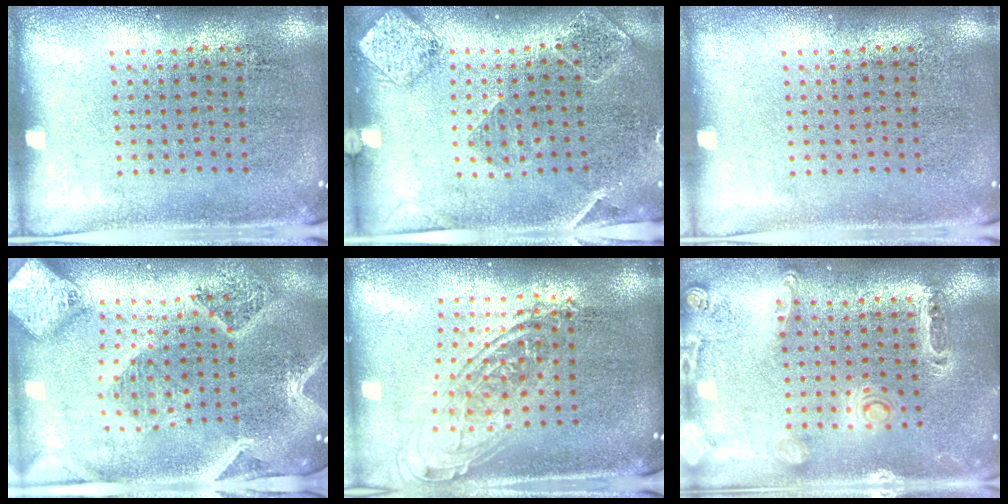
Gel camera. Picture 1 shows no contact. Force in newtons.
{"total": 1.6, "press": 1.6, "slide": 0.3}
{"total": 0.0}
{"total": 3.3, "press": 2.8, "slide": 1.8}
{"total": 1.9, "press": 1.4, "slide": 1.2}
{"total": 0.8, "press": 0.7, "slide": 0.3}